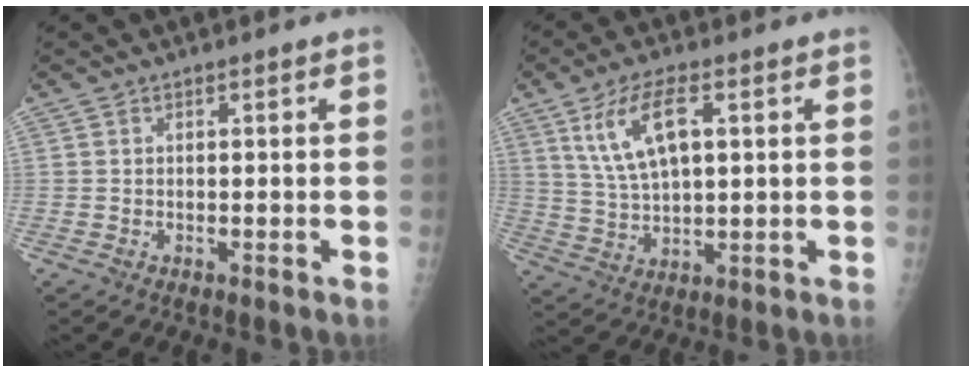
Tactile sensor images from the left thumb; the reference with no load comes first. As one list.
[{"total": 11.1, "force": [4.0, 4.9, 9.1], "torque": [-0.170, -0.003, 0.083]}]